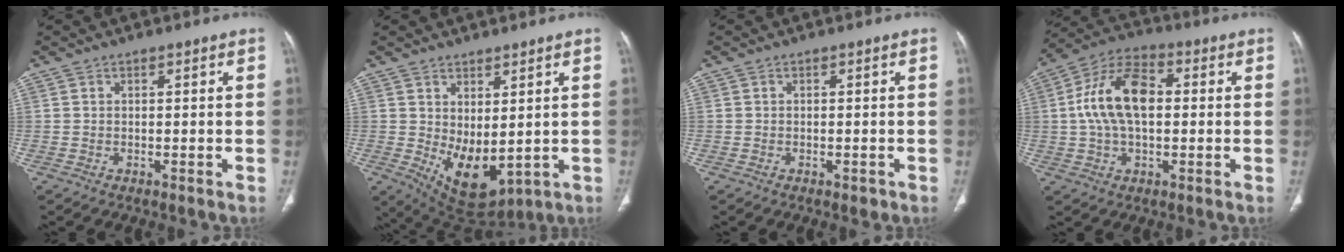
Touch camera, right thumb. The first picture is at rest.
{"total": 9.8, "force": [-0.1, 5.3, 8.3], "torque": [-0.119, -0.019, 0.029]}
{"total": 1.0, "force": [-0.5, 0.6, 0.6], "torque": [-0.006, 0.002, -0.004]}
{"total": 13.8, "force": [1.2, 7.9, 11.3], "torque": [-0.211, 0.028, 0.013]}